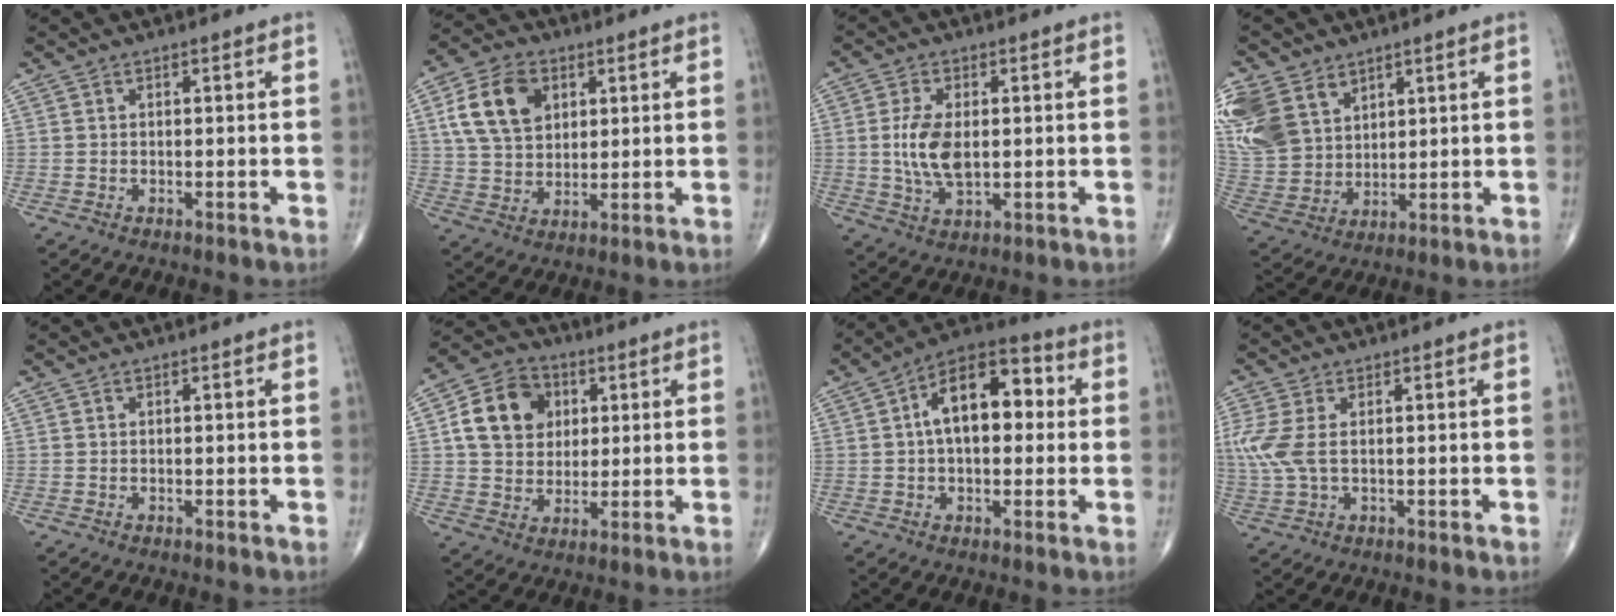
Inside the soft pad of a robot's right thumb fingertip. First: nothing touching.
{"total": 12.2, "force": [4.2, 8.5, 7.7], "torque": [-0.123, -0.002, 0.076]}
{"total": 8.2, "force": [0.3, 4.3, 7.0], "torque": [-0.145, -0.007, 0.010]}
{"total": 17.2, "force": [8.0, 12.5, 8.6], "torque": [-0.204, -0.005, 0.173]}
{"total": 0.0}
{"total": 12.6, "force": [2.9, 10.2, 6.8], "torque": [-0.093, 0.001, 0.047]}
{"total": 14.2, "force": [2.0, 7.9, 11.6], "torque": [-0.161, 0.034, 0.020]}
{"total": 6.8, "force": [0.8, 3.6, 5.7], "torque": [-0.166, 0.007, 0.025]}